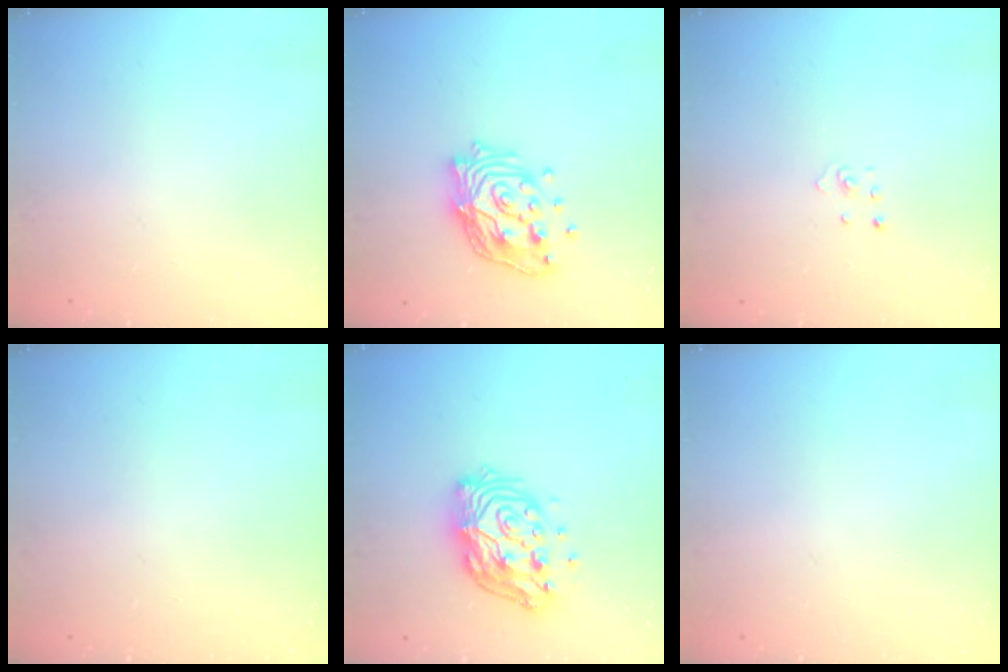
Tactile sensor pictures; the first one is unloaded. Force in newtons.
{"total": 15.2, "press": 15.1, "slide": 1.5}
{"total": 1.9, "press": 1.9, "slide": 0.1}
{"total": 0.0}
{"total": 13.4, "press": 13.3, "slide": 1.6}
{"total": 0.0}